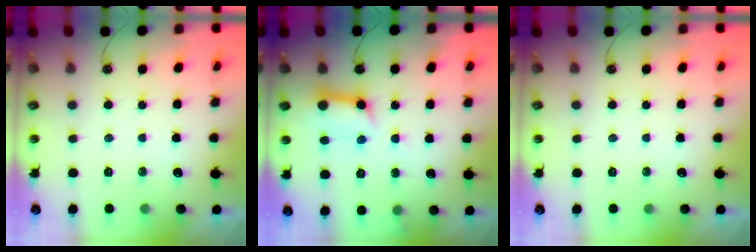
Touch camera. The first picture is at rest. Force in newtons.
{"total": 10.7, "press": 10.6, "slide": 1.1}
{"total": 0.0}